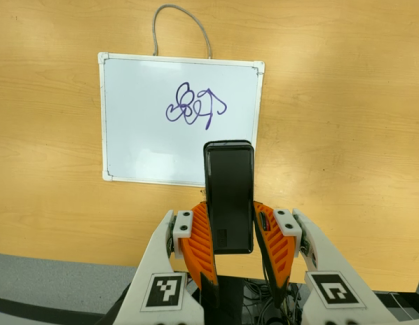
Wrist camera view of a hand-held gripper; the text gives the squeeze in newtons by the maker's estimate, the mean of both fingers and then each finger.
{"total": 5.2, "left": 4.0, "right": 6.3}